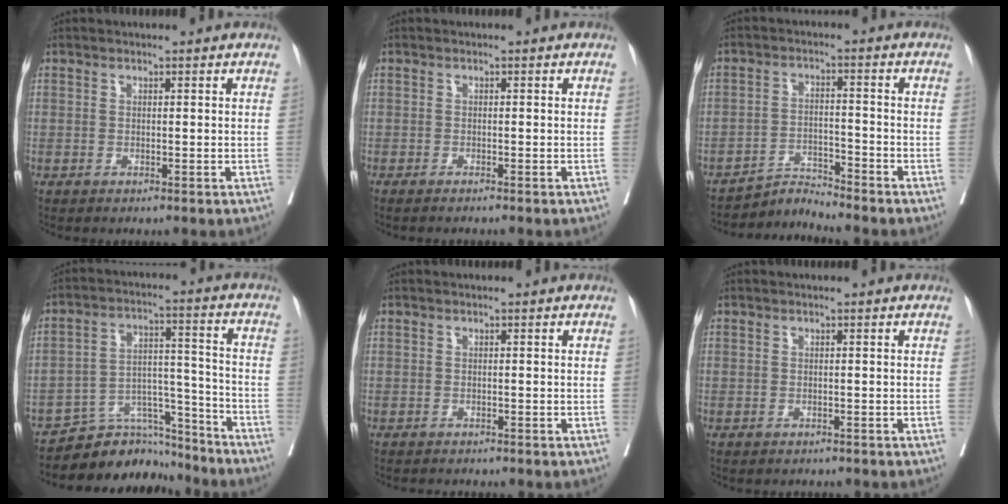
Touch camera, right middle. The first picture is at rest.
{"total": 1.3, "force": [0.9, -0.9, 0.5], "torque": [0.001, -0.007, 0.024]}
{"total": 2.9, "force": [-1.2, -1.8, -1.9], "torque": [0.038, -0.013, -0.020]}
{"total": 8.3, "force": [-7.9, 2.5, -0.4], "torque": [0.023, 0.047, -0.132]}
{"total": 2.5, "force": [-2.4, 0.5, 0.7], "torque": [-0.011, -0.005, -0.032]}
{"total": 1.9, "force": [-1.7, 0.7, 0.3], "torque": [-0.010, -0.003, -0.024]}